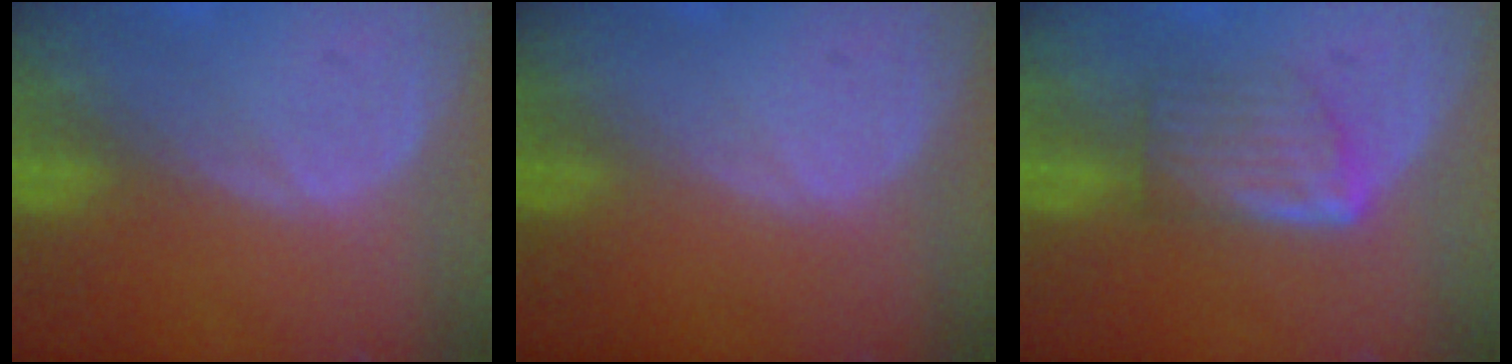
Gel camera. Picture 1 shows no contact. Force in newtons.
{"total": 0.0}
{"total": 5.8, "press": 5.3, "slide": 2.3}